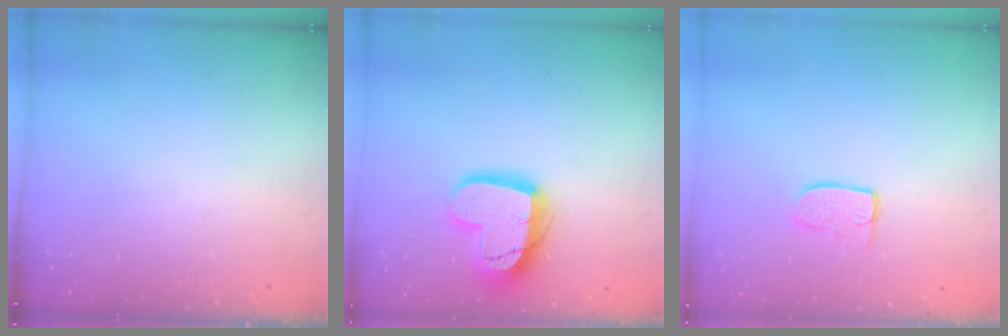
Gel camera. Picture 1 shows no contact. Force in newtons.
{"total": 16.1, "press": 16.1, "slide": 1.0}
{"total": 6.7, "press": 6.7, "slide": 0.4}